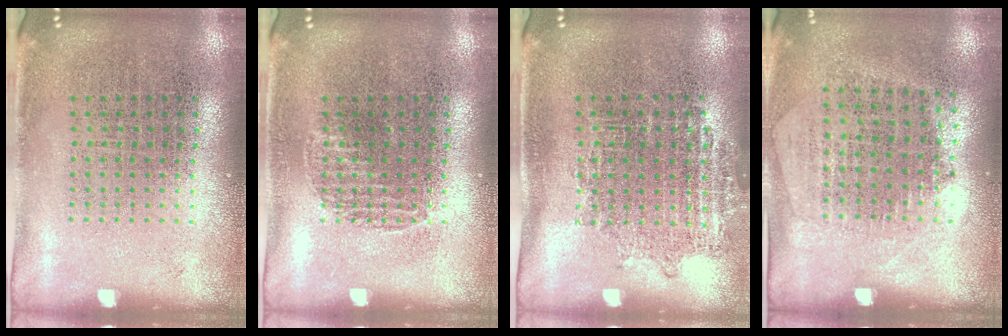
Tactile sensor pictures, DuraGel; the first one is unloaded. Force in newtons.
{"total": 0.6, "press": 0.6, "slide": 0.1}
{"total": 0.9, "press": 0.8, "slide": 0.3}
{"total": 1.2, "press": 1.0, "slide": 0.6}